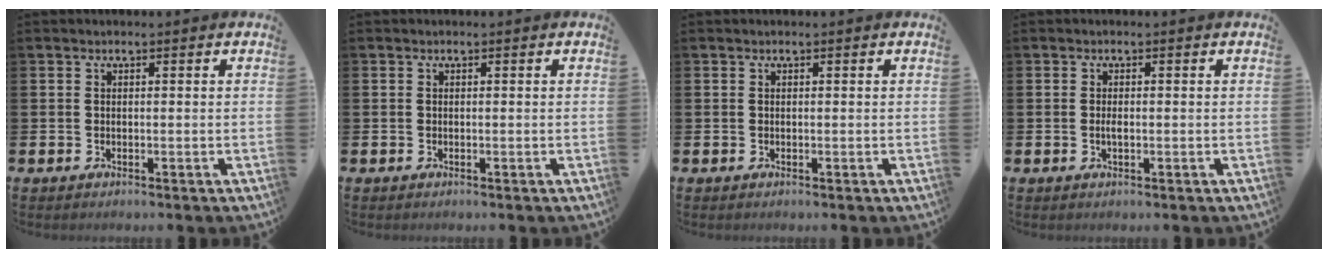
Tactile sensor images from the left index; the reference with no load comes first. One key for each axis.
{"total": 0.0}
{"total": 0.0}
{"total": 1.1, "fx": -0.1, "fy": 0.4, "fz": 1.1, "tx": -0.020, "ty": 0.001, "tz": -0.004}